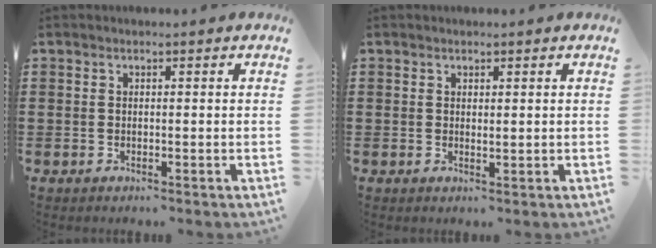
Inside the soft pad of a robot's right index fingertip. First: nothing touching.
{"total": 0.7, "force": [0.5, 0.3, 0.4], "torque": [-0.009, 0.002, 0.010]}